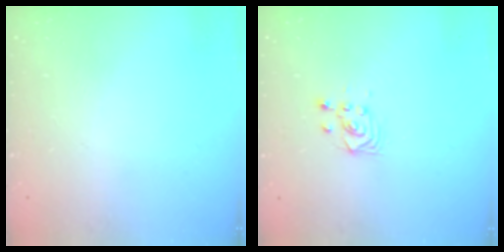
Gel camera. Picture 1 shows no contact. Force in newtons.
{"total": 2.9, "press": 2.9, "slide": 0.6}